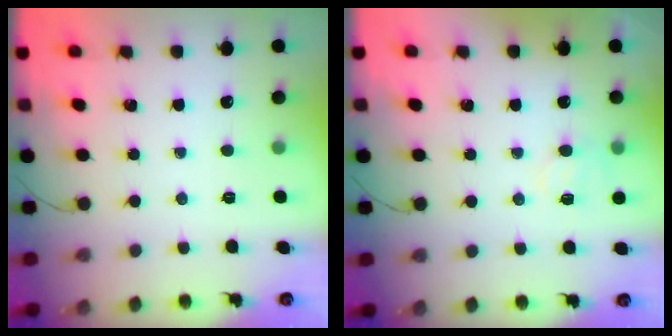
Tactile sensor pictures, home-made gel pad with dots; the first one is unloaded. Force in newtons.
{"total": 5.0, "press": 4.9, "slide": 1.2}